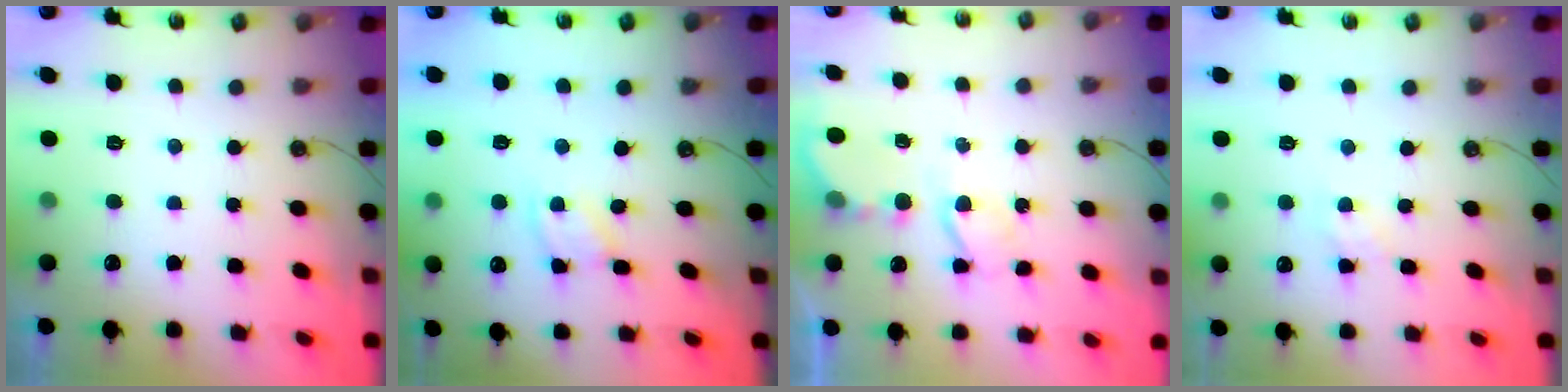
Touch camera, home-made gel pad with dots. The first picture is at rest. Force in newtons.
{"total": 1.9, "press": 1.9, "slide": 0.3}
{"total": 6.2, "press": 6.2, "slide": 0.5}
{"total": 2.2, "press": 2.2, "slide": 0.2}